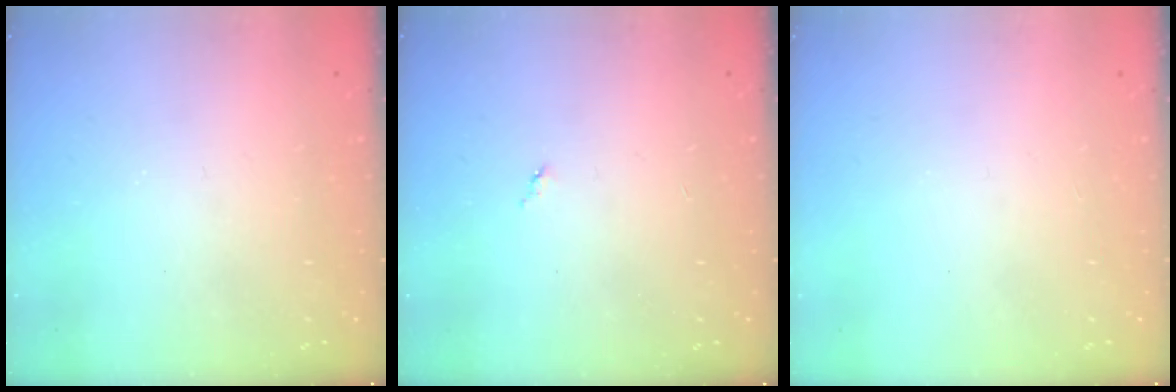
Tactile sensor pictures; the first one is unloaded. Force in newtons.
{"total": 3.0, "press": 3.0, "slide": 0.2}
{"total": 0.0}